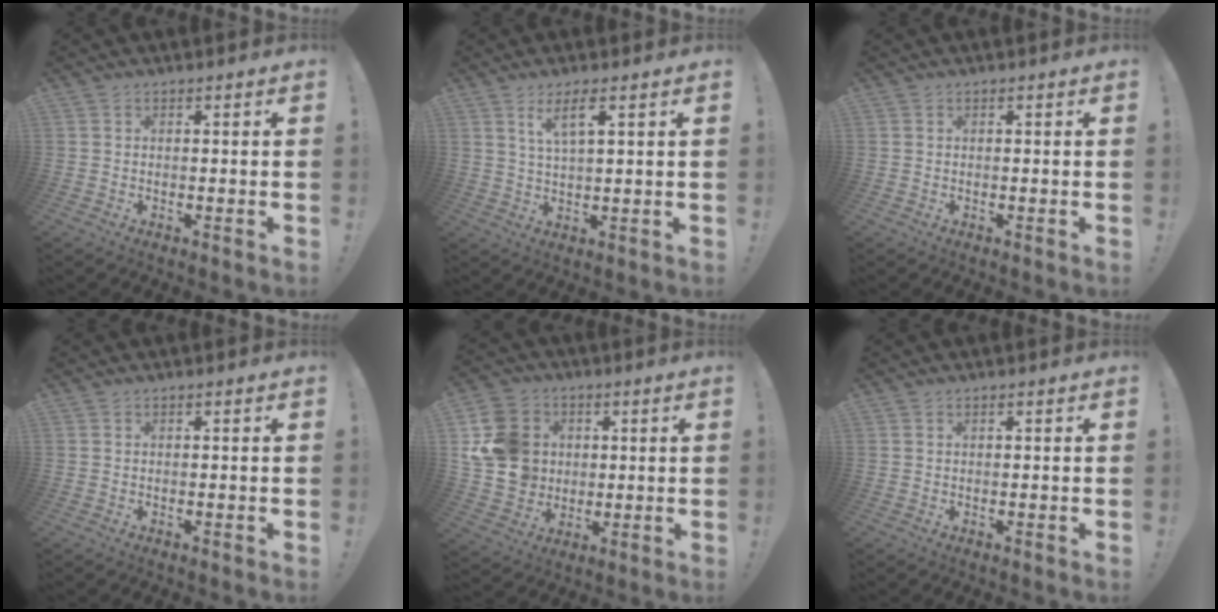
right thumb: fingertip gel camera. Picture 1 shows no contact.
{"total": 5.9, "force": [3.2, 0.8, 4.9], "torque": [-0.085, -0.010, 0.050]}
{"total": 0.0}
{"total": 0.0}
{"total": 15.7, "force": [2.9, 13.8, 7.0], "torque": [-0.121, -0.005, 0.066]}
{"total": 0.0}